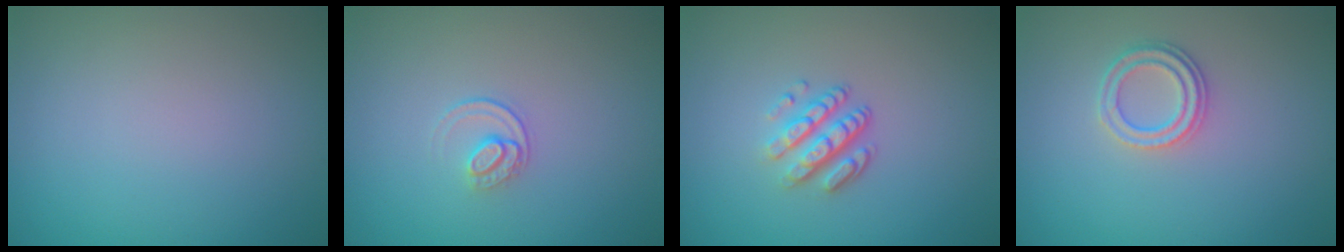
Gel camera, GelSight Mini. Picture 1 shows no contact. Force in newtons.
{"total": 1.4, "press": 0.9, "slide": 1.0}
{"total": 3.4, "press": 2.4, "slide": 2.4}
{"total": 2.3, "press": 2.1, "slide": 1.0}